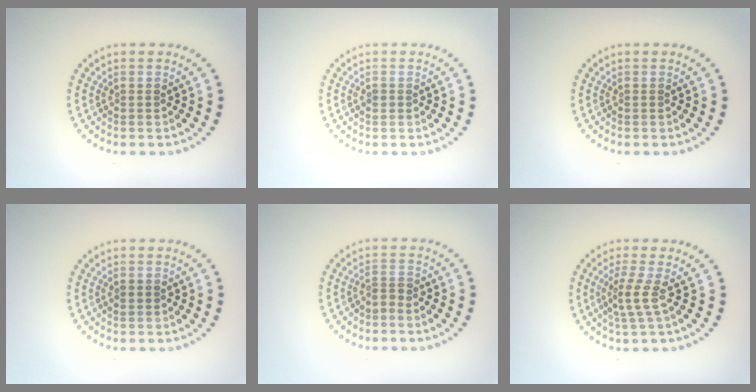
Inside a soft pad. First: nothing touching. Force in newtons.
{"total": 0.7, "press": 0.7, "slide": 0.1}
{"total": 0.0}
{"total": 0.9, "press": 0.9, "slide": 0.1}
{"total": 1.2, "press": 0.7, "slide": 1.0}
{"total": 2.3, "press": 1.5, "slide": 1.7}